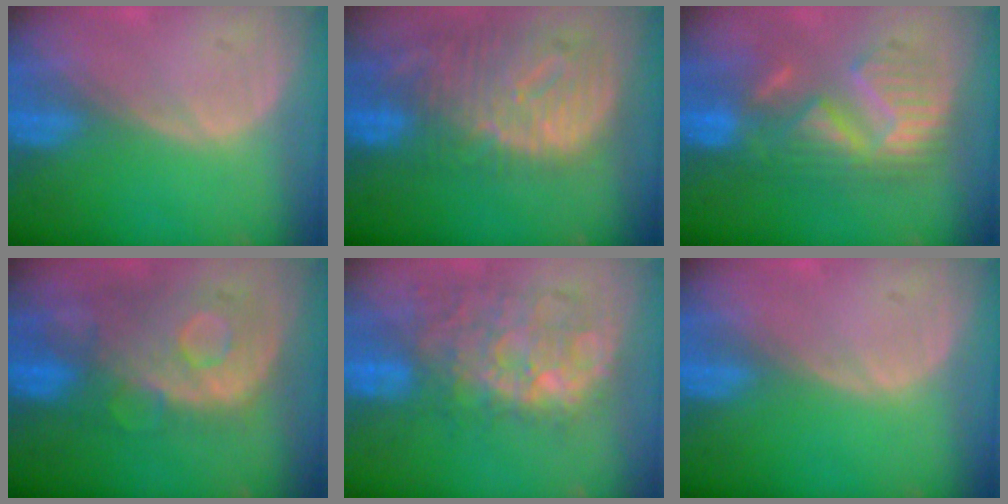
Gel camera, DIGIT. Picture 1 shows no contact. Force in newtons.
{"total": 12.5, "press": 10.8, "slide": 6.4}
{"total": 8.9, "press": 8.9, "slide": 0.0}
{"total": 10.7, "press": 9.5, "slide": 4.8}
{"total": 10.3, "press": 9.8, "slide": 3.2}
{"total": 0.0}